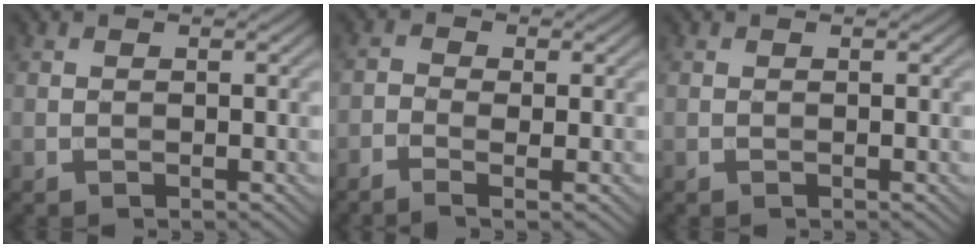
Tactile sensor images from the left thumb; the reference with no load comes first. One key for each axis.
{"total": 2.3, "fx": -1.1, "fy": 0.7, "fz": 1.9, "tx": -0.040, "ty": -0.001, "tz": -0.028}
{"total": 0.0}